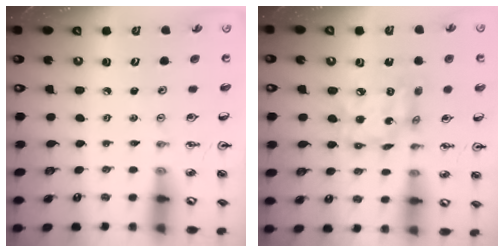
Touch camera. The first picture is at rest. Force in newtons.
{"total": 12.3, "press": 12.3, "slide": 1.4}